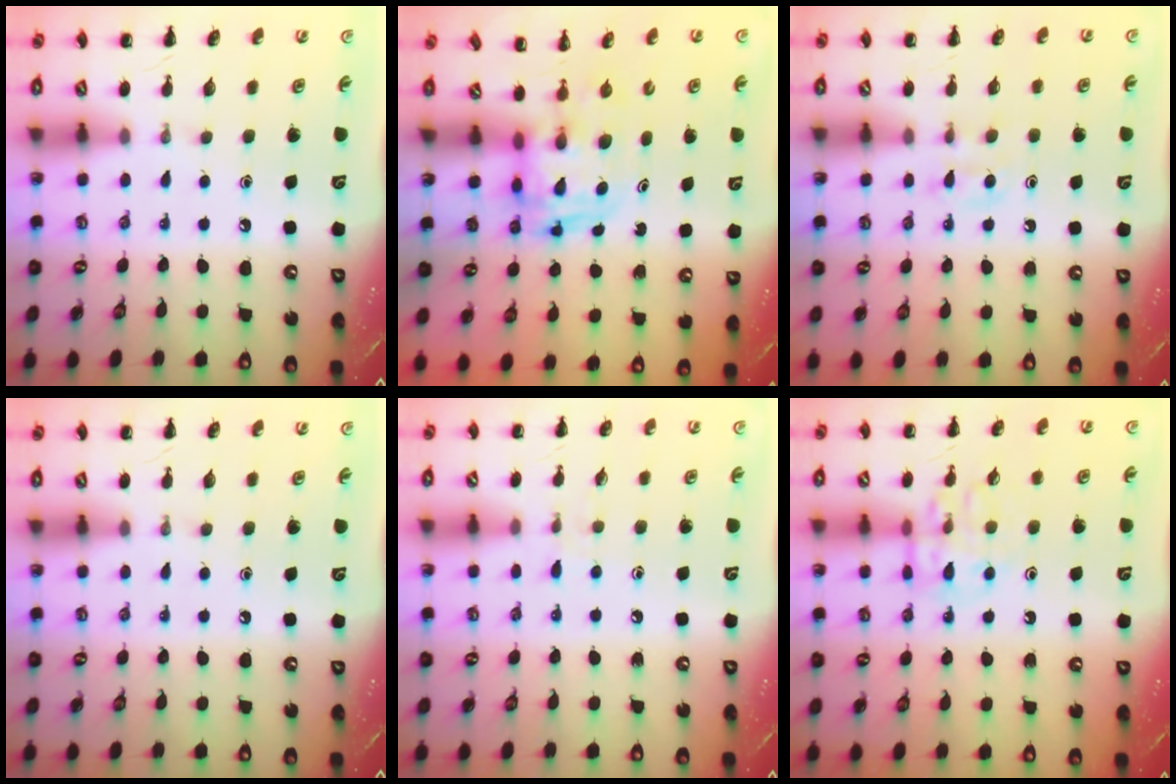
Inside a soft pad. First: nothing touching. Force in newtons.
{"total": 2.8, "press": 2.8, "slide": 0.2}
{"total": 5.9, "press": 5.8, "slide": 1.4}
{"total": 0.0}
{"total": 4.7, "press": 4.2, "slide": 1.9}
{"total": 11.6, "press": 11.5, "slide": 1.0}